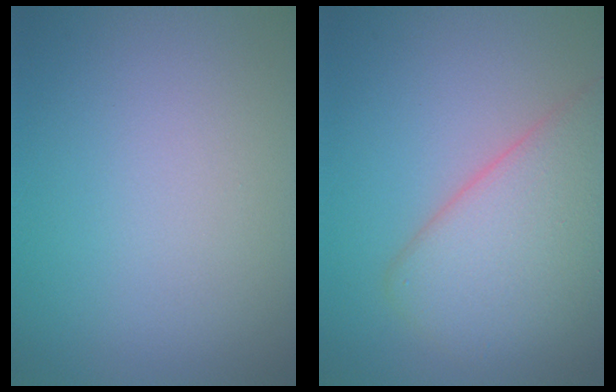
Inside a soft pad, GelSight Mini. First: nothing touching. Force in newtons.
{"total": 6.4, "press": 6.4, "slide": 0.4}